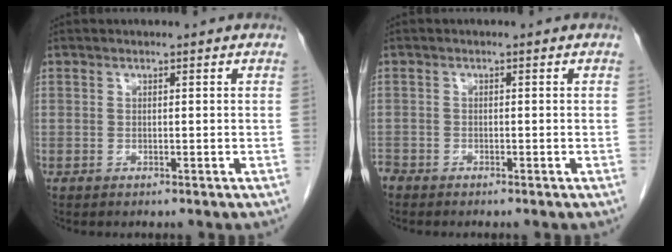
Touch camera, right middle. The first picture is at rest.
{"total": 1.5, "force": [-1.4, 0.5, 0.1], "torque": [-0.004, -0.003, -0.025]}